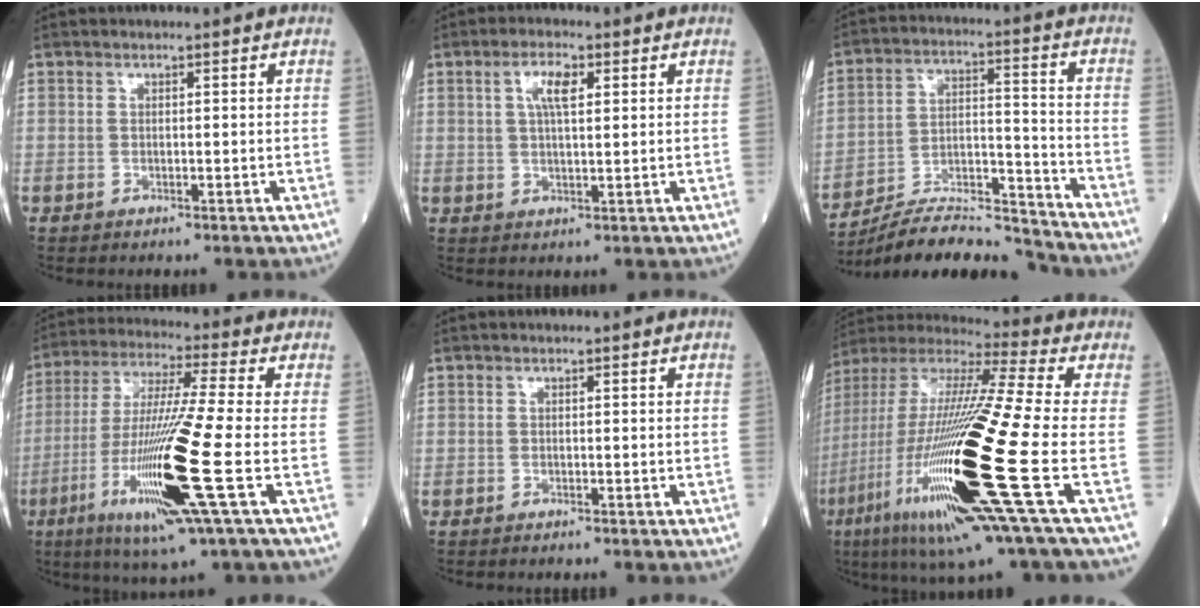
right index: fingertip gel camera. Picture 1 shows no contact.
{"total": 4.4, "force": [1.6, 1.2, 3.9], "torque": [-0.077, 0.007, 0.030]}
{"total": 15.3, "force": [-14.8, 0.7, 3.4], "torque": [-0.058, 0.031, -0.250]}
{"total": 17.2, "force": [-5.5, -1.0, 16.3], "torque": [-0.338, -0.029, -0.111]}
{"total": 1.2, "force": [-1.1, 0.1, 0.4], "torque": [-0.007, -0.001, -0.015]}
{"total": 28.7, "force": [-8.5, 1.4, 27.4], "torque": [-0.549, -0.054, -0.166]}